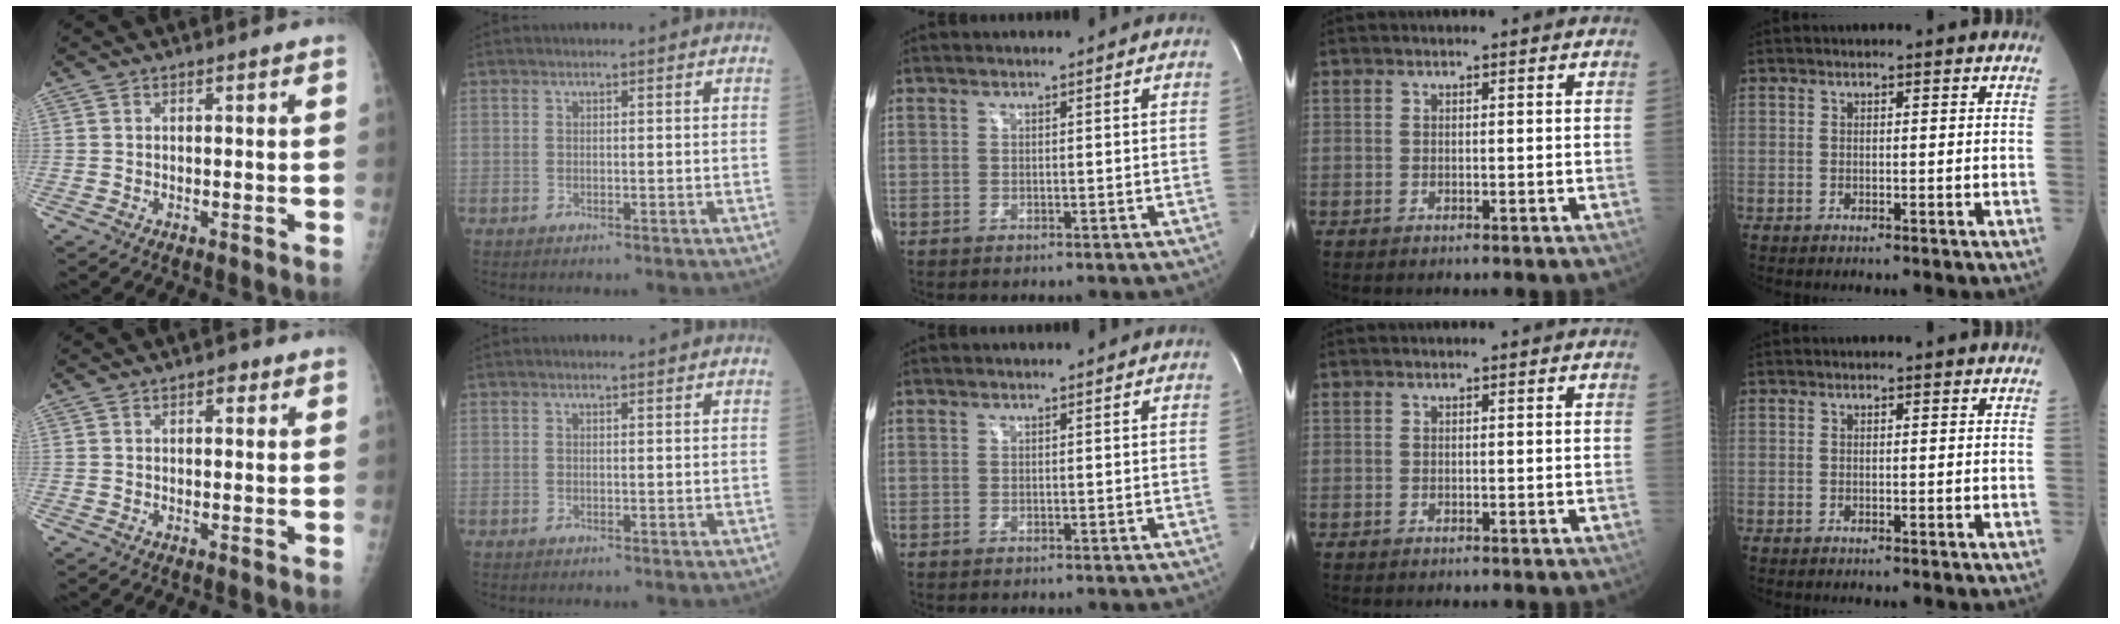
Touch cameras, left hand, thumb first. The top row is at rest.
{"thumb": {"total": 1.7, "force": [0.8, 1.1, 1.1], "torque": [-0.005, 0.000, 0.008]}, "index": {"total": 0.5, "force": [0.4, 0.1, 0.3], "torque": [-0.011, 0.002, 0.005]}}